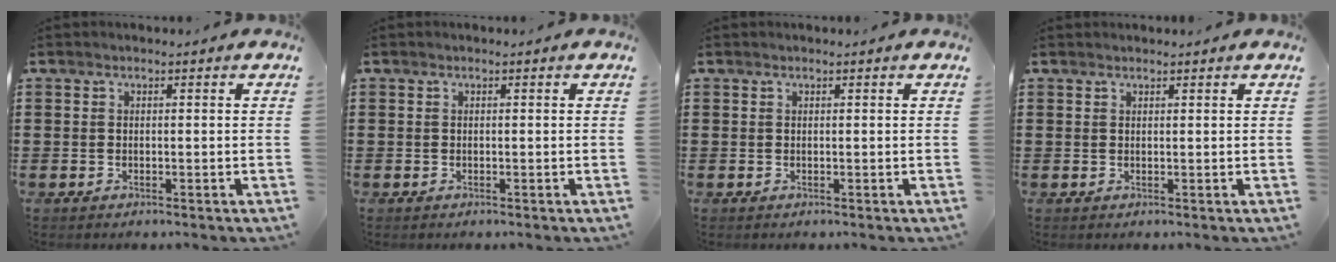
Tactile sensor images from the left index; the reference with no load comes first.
{"total": 0.0}
{"total": 0.0}
{"total": 0.8, "force": [0.8, 0.0, 0.0], "torque": [-0.002, -0.001, 0.016]}